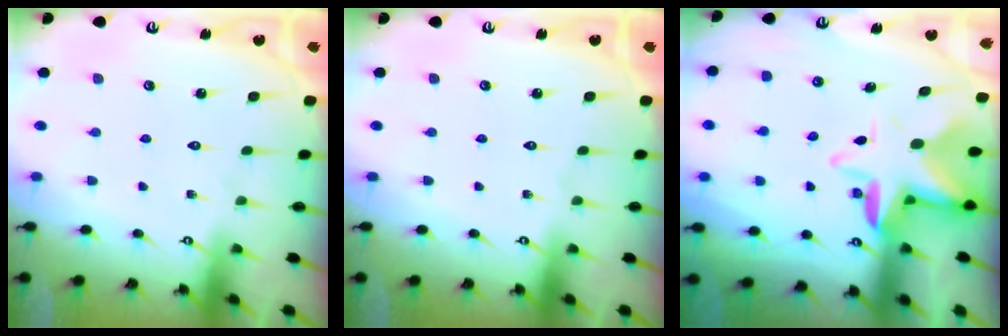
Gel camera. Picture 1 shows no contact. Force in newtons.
{"total": 0.0}
{"total": 7.5, "press": 7.3, "slide": 1.7}